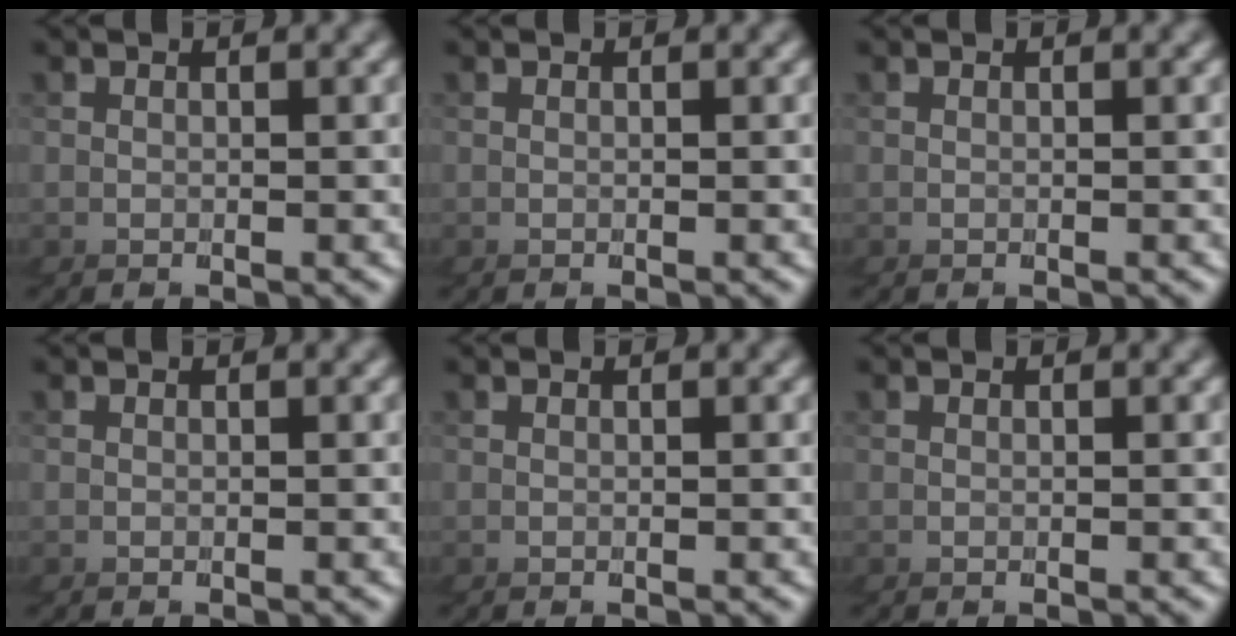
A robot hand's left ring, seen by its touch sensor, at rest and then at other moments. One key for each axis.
{"total": 0.0}
{"total": 0.0}
{"total": 0.0}
{"total": 0.0}
{"total": 0.0}